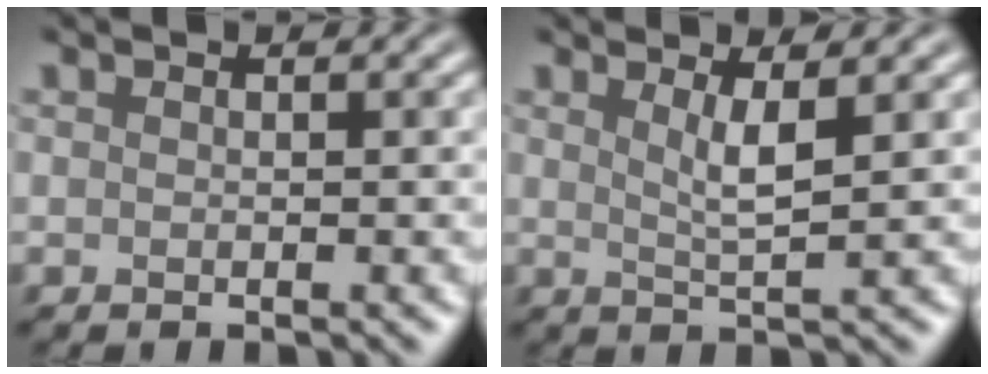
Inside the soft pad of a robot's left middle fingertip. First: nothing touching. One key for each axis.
{"total": 2.5, "fx": 1.0, "fy": 0.6, "fz": 2.3, "tx": -0.036, "ty": -0.005, "tz": 0.016}